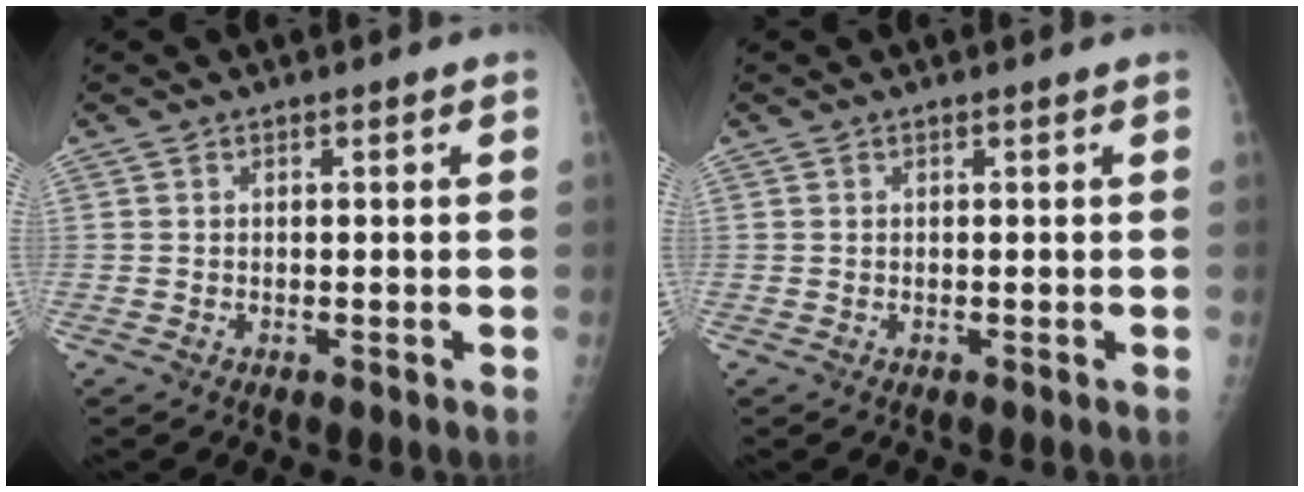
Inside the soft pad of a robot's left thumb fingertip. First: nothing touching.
{"total": 0.0}